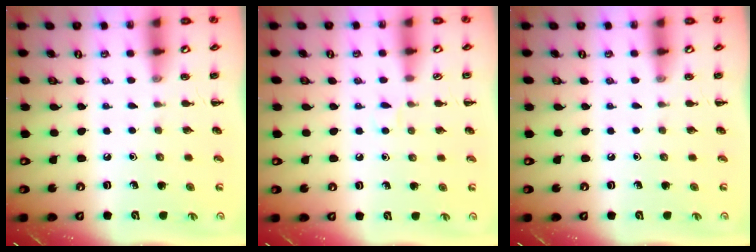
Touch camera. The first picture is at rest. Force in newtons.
{"total": 2.8, "press": 2.7, "slide": 1.0}
{"total": 0.0}